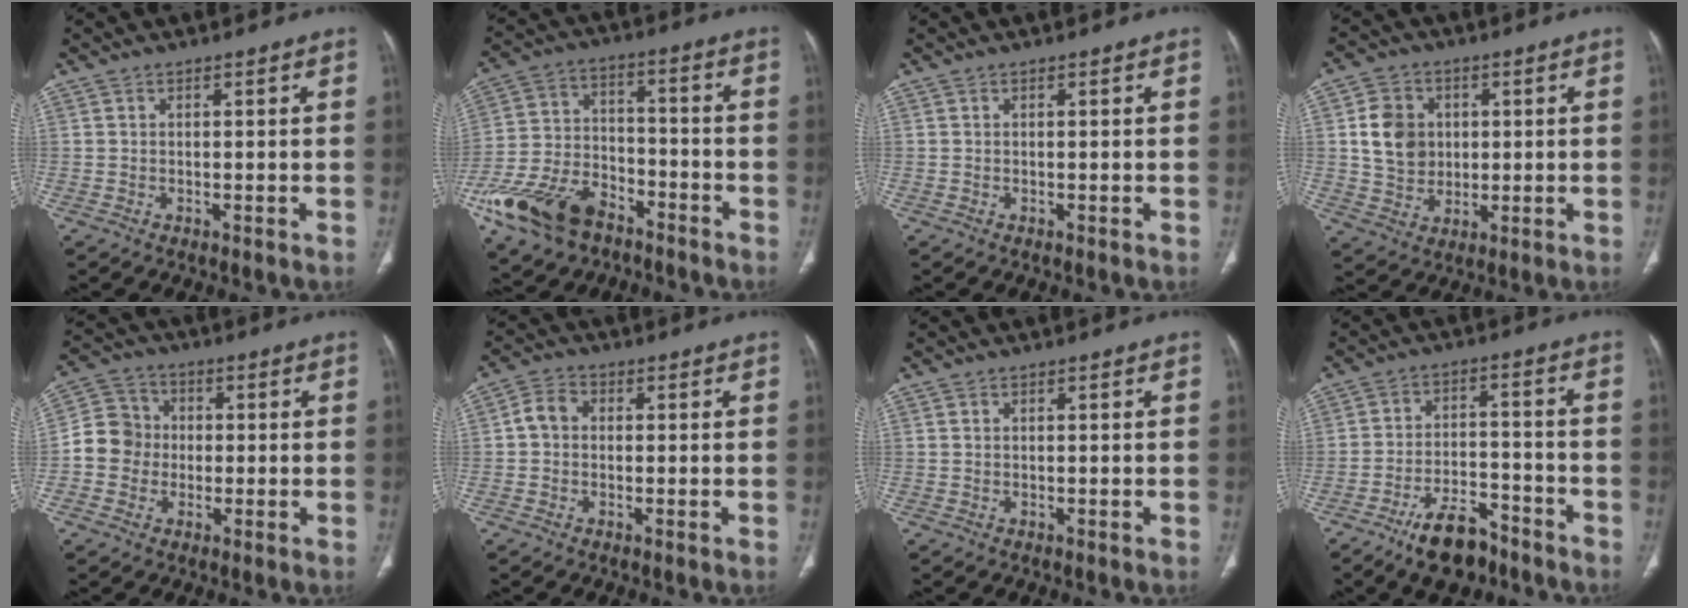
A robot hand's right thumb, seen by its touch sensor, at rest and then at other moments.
{"total": 17.8, "force": [-11.1, 10.4, 9.3], "torque": [-0.179, 0.049, -0.199]}
{"total": 0.0}
{"total": 9.2, "force": [1.4, 8.0, 4.4], "torque": [-0.050, -0.005, 0.028]}
{"total": 8.5, "force": [-0.8, 7.9, 2.9], "torque": [-0.031, 0.026, -0.025]}
{"total": 4.0, "force": [0.0, 3.3, 2.3], "torque": [-0.035, 0.013, -0.008]}
{"total": 0.0}
{"total": 12.0, "force": [-8.7, 4.8, 6.7], "torque": [-0.105, 0.058, -0.151]}